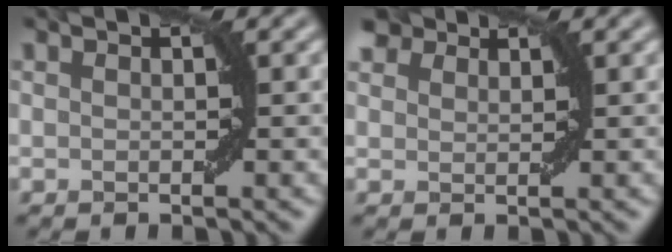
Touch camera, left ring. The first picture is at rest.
{"total": 2.4, "force": [2.1, 1.0, 0.7], "torque": [-0.014, 0.006, 0.037]}